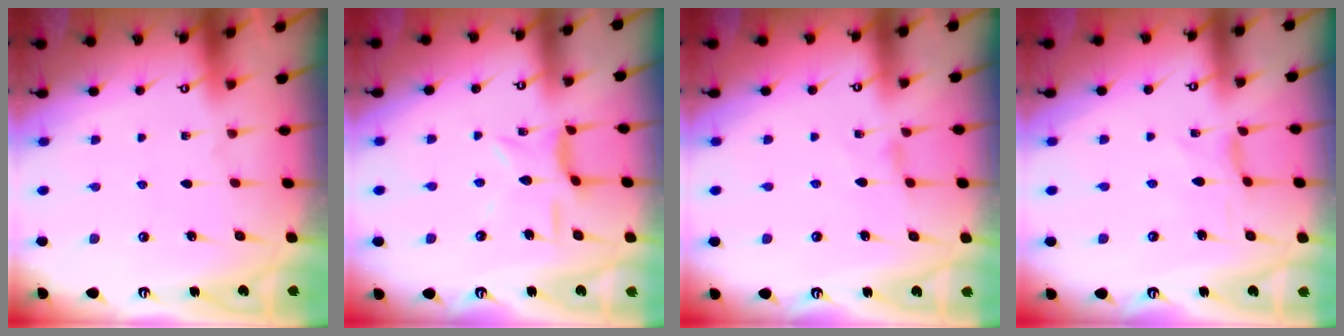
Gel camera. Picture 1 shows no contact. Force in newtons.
{"total": 6.3, "press": 6.3, "slide": 0.6}
{"total": 0.6, "press": 0.5, "slide": 0.2}
{"total": 0.0}